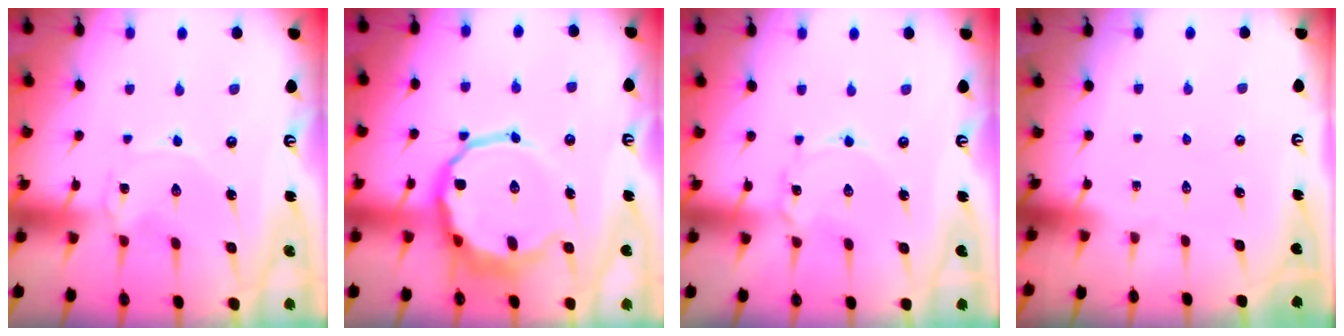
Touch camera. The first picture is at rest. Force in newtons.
{"total": 11.7, "press": 11.3, "slide": 2.9}
{"total": 2.2, "press": 2.2, "slide": 0.2}
{"total": 0.0}